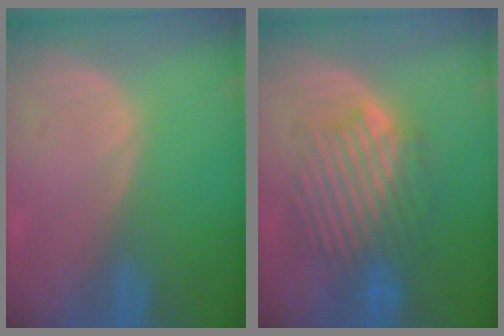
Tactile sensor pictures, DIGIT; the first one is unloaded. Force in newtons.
{"total": 8.9, "press": 8.6, "slide": 2.3}